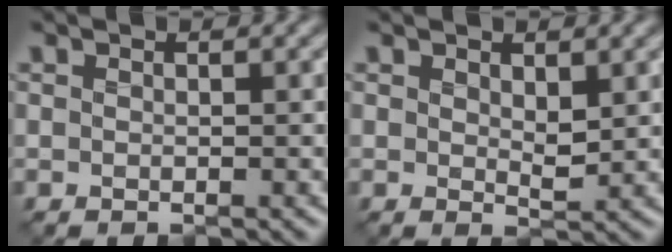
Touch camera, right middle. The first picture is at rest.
{"total": 1.8, "force": [0.7, 0.8, 1.4], "torque": [-0.027, -0.006, 0.012]}